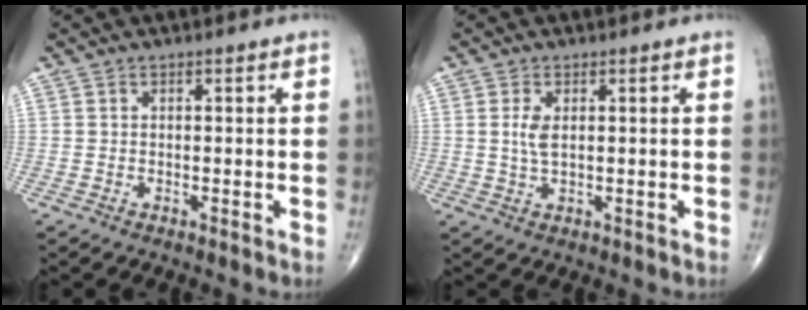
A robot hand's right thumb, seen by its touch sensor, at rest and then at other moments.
{"total": 3.3, "force": [0.7, 1.6, 2.9], "torque": [-0.063, -0.003, 0.015]}